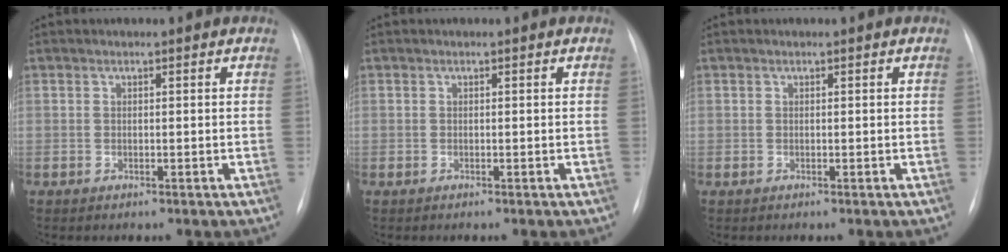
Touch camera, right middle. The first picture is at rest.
{"total": 0.0}
{"total": 0.0}